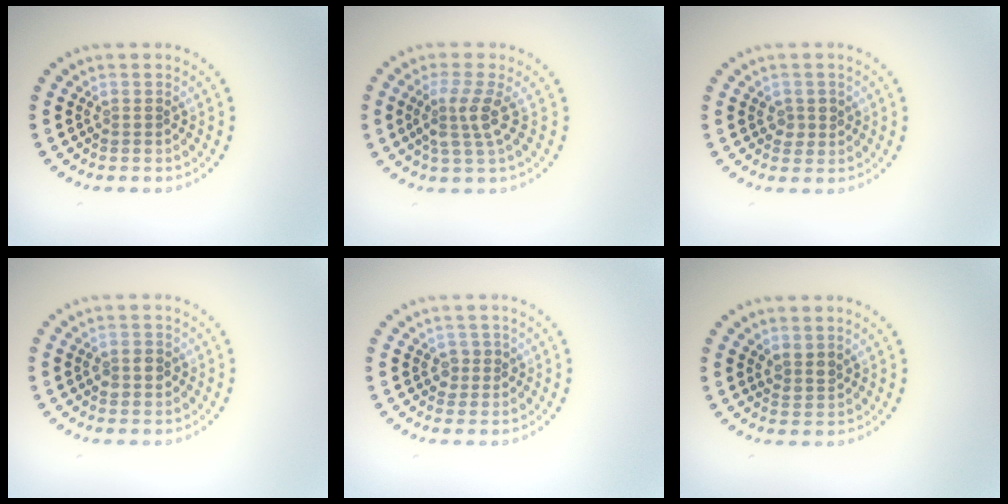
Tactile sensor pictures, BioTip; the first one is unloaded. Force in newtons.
{"total": 2.7, "press": 2.1, "slide": 1.7}
{"total": 1.4, "press": 1.3, "slide": 0.6}
{"total": 1.6, "press": 1.5, "slide": 0.5}
{"total": 1.4, "press": 1.2, "slide": 0.7}
{"total": 1.5, "press": 1.3, "slide": 0.8}